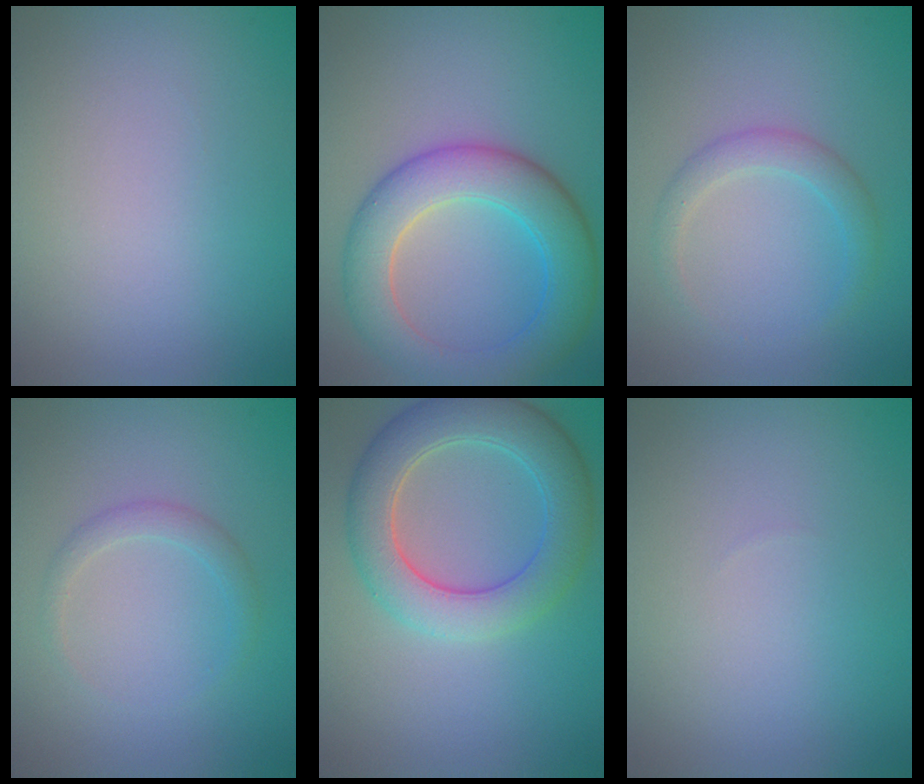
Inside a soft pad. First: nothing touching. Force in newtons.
{"total": 7.3, "press": 7.3, "slide": 0.1}
{"total": 2.2, "press": 2.2, "slide": 0.0}
{"total": 1.5, "press": 1.5, "slide": 0.2}
{"total": 6.4, "press": 6.4, "slide": 0.3}
{"total": 0.0}